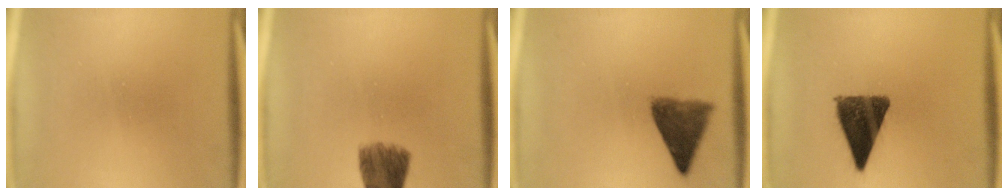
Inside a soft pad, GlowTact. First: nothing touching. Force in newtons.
{"total": 7.5}
{"total": 7.7}
{"total": 11.5}